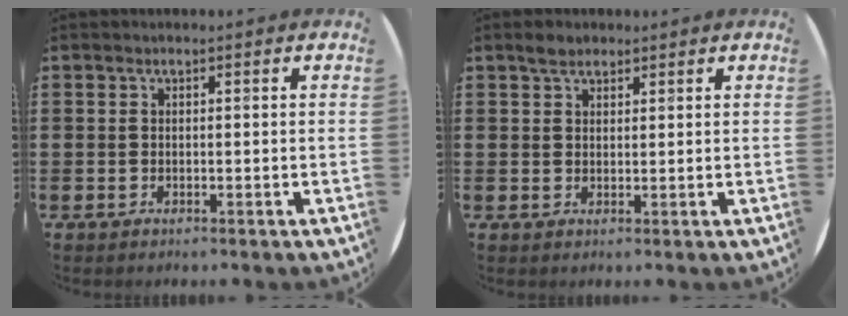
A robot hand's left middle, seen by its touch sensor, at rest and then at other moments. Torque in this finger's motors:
{"motor_torque": [0.22, -0.17, 0.03, 0.00]}